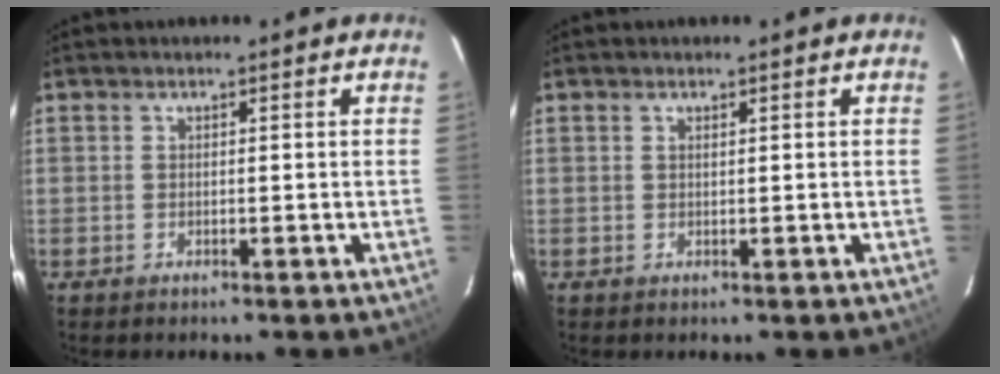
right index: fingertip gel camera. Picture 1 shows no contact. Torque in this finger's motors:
{"motor_torque": [-0.11, 0.06, -0.06, 0.00]}